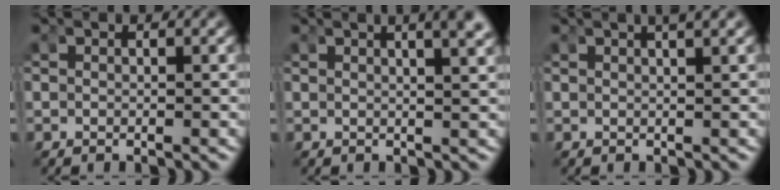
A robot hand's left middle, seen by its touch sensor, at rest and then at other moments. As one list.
[{"total": 5.5, "force": [3.0, 1.3, 4.5], "torque": [-0.047, 0.014, 0.045]}, {"total": 2.3, "force": [1.6, -0.5, 1.7], "torque": [-0.018, 0.004, 0.030]}]